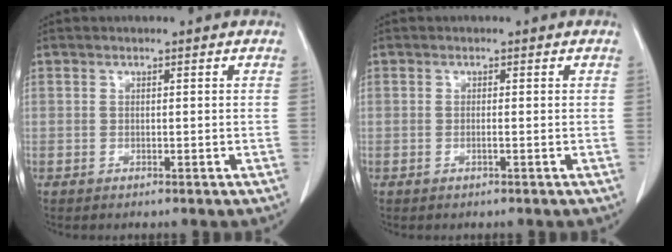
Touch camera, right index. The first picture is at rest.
{"total": 0.6, "force": [-0.2, -0.1, 0.5], "torque": [-0.010, 0.001, -0.002]}